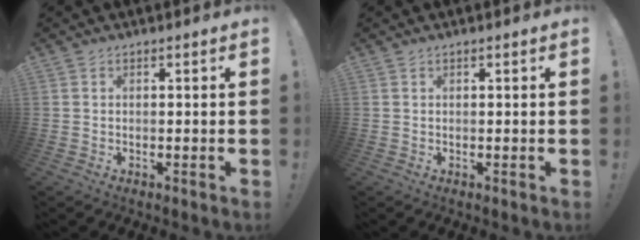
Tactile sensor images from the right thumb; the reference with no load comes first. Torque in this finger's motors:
{"motor_torque": [-0.04, 0.12, -0.15, 0.07, 0.02]}